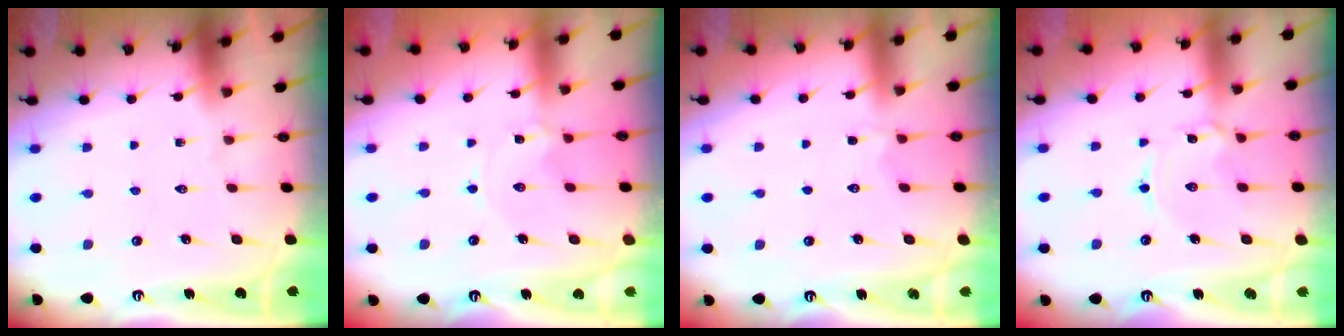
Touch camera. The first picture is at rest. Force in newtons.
{"total": 0.7, "press": 0.7, "slide": 0.1}
{"total": 2.0, "press": 1.7, "slide": 1.0}
{"total": 2.1, "press": 2.1, "slide": 0.4}